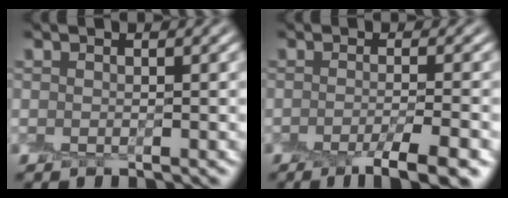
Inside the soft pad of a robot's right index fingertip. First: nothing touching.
{"total": 4.7, "force": [-2.8, 0.7, 3.7], "torque": [-0.047, -0.004, -0.041]}